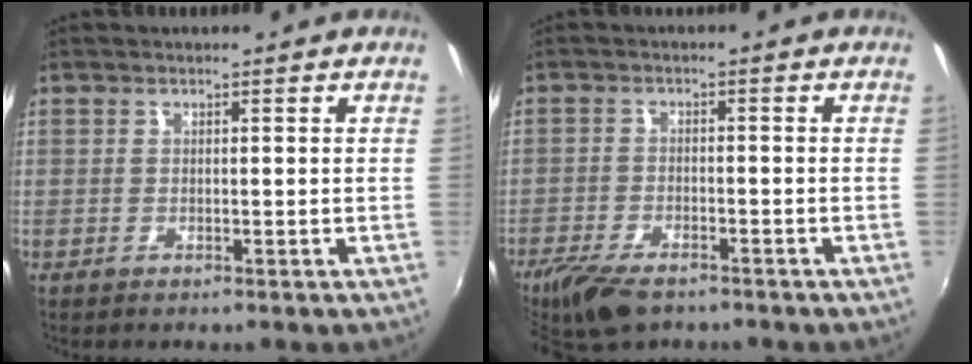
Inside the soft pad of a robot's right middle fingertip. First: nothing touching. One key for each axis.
{"total": 9.0, "fx": -6.9, "fy": 3.4, "fz": 4.8, "tx": -0.122, "ty": -0.022, "tz": -0.126}